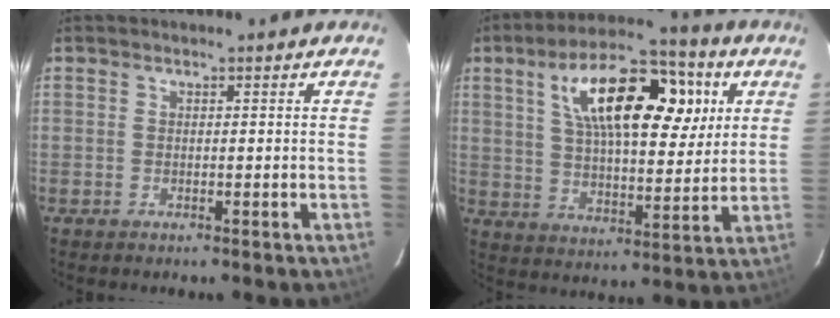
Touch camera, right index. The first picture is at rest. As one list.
[{"total": 20.2, "force": [7.5, 9.0, 16.5], "torque": [-0.293, 0.035, 0.119]}]